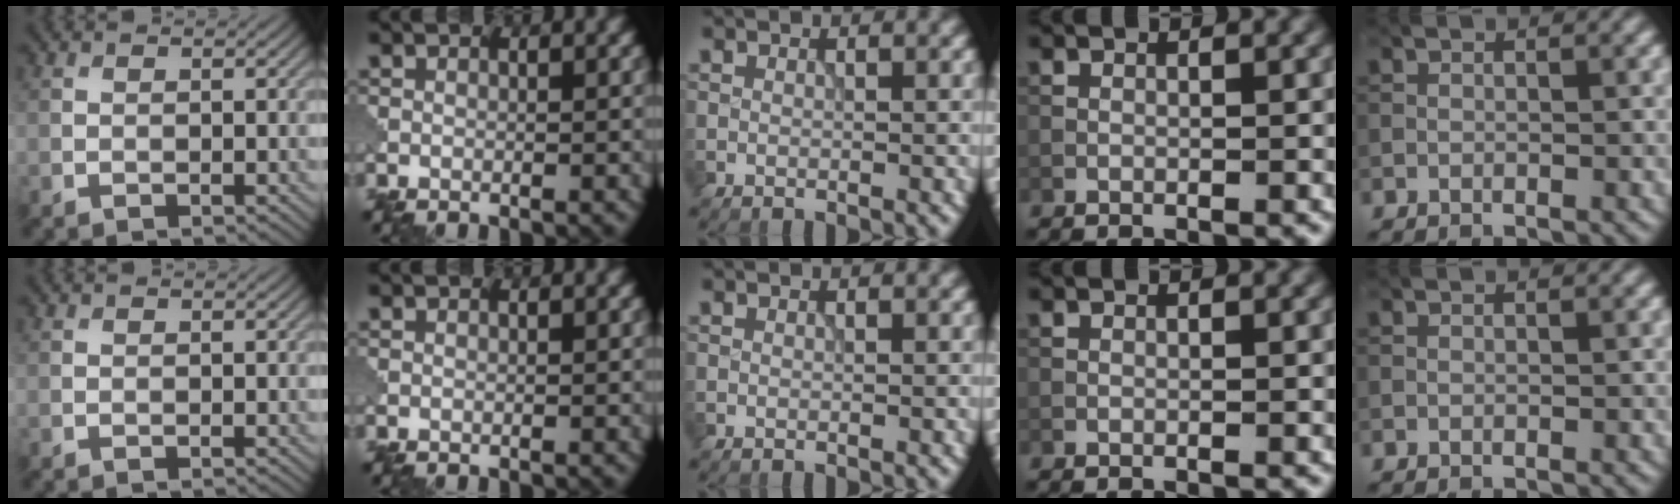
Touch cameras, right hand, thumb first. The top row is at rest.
{}